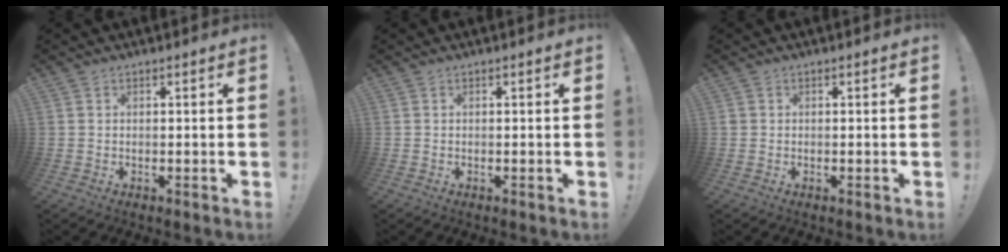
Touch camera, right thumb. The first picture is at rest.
{"total": 0.0}
{"total": 0.7, "force": [0.1, 0.7, 0.2], "torque": [-0.004, 0.002, 0.003]}